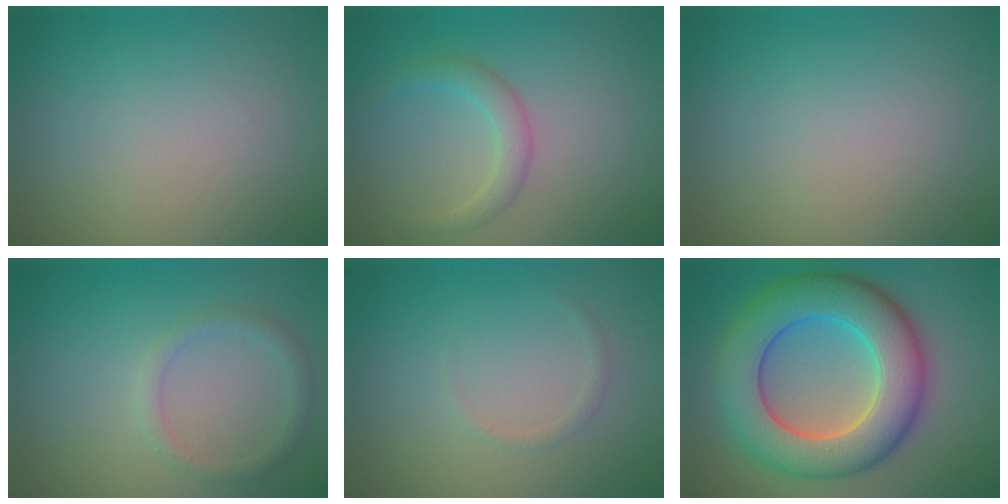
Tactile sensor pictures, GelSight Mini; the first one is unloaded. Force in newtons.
{"total": 2.2, "press": 2.2, "slide": 0.1}
{"total": 0.0}
{"total": 1.5, "press": 1.5, "slide": 0.1}
{"total": 0.7, "press": 0.7, "slide": 0.1}
{"total": 10.9, "press": 10.8, "slide": 0.6}